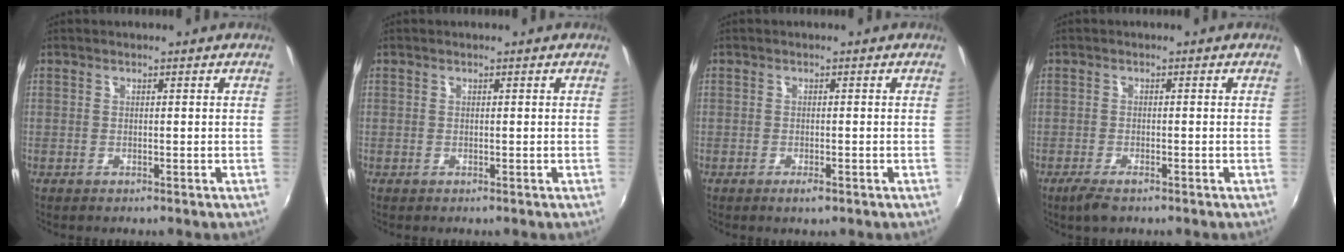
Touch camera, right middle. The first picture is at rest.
{"total": 0.0}
{"total": 1.7, "force": [-1.0, 0.4, 1.3], "torque": [-0.025, -0.003, -0.017]}
{"total": 3.7, "force": [-2.6, 0.9, 2.4], "torque": [-0.060, -0.012, -0.050]}